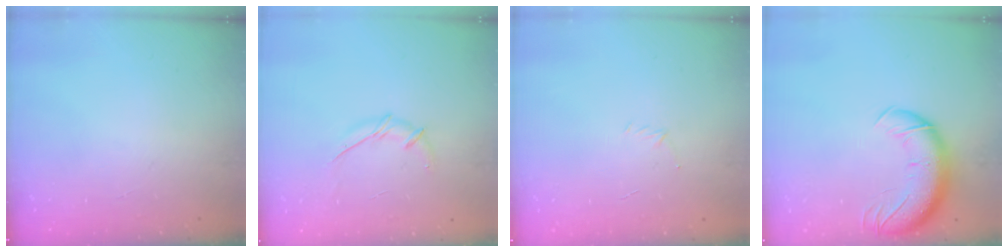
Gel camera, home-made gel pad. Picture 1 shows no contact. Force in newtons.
{"total": 5.9, "press": 5.7, "slide": 1.3}
{"total": 2.9, "press": 2.8, "slide": 0.8}
{"total": 13.4, "press": 13.0, "slide": 3.3}